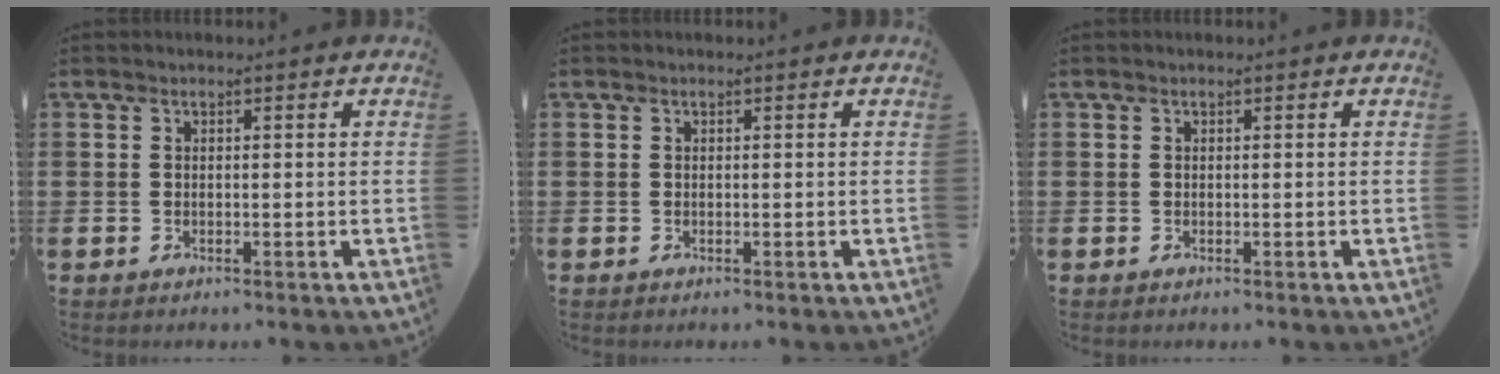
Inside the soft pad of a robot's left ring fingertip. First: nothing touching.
{"total": 0.0}
{"total": 0.0}